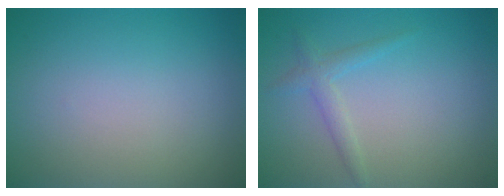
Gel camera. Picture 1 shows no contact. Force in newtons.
{"total": 1.6, "press": 1.6, "slide": 0.1}